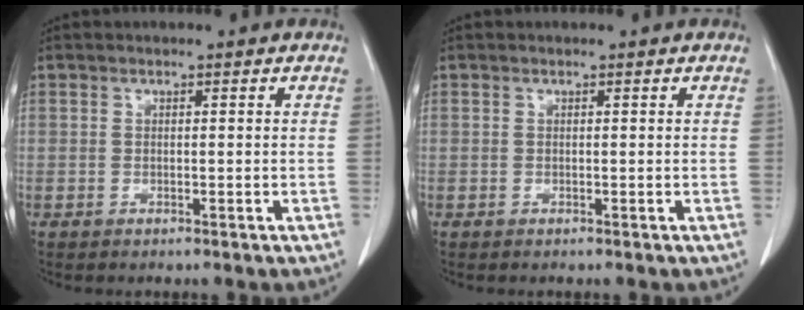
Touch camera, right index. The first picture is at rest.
{"total": 0.0}